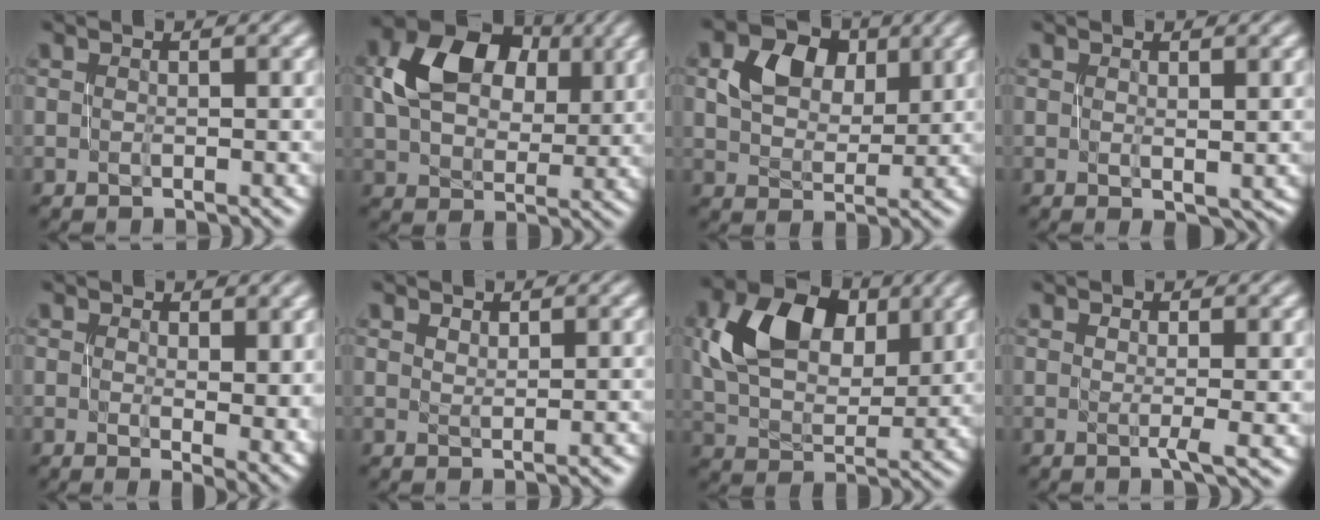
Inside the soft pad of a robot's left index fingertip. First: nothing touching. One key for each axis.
{"total": 9.0, "fx": 3.0, "fy": 6.3, "fz": 5.7, "tx": -0.111, "ty": 0.010, "tz": 0.050}
{"total": 5.2, "fx": 2.3, "fy": 3.6, "fz": 2.9, "tx": -0.057, "ty": 0.005, "tz": 0.039}
{"total": 1.4, "fx": 0.3, "fy": 0.6, "fz": 1.3, "tx": -0.016, "ty": 0.002, "tz": 0.009}
{"total": 5.5, "fx": 0.6, "fy": 2.5, "fz": 4.8, "tx": -0.056, "ty": -0.008, "tz": 0.014}
{"total": 0.5, "fx": 0.4, "fy": 0.2, "fz": 0.3, "tx": 0.002, "ty": 0.003, "tz": 0.005}
{"total": 9.2, "fx": 3.8, "fy": 5.8, "fz": 6.0, "tx": -0.112, "ty": 0.012, "tz": 0.066}
{"total": 1.2, "fx": 0.0, "fy": 0.3, "fz": 1.2, "tx": -0.020, "ty": -0.002, "tz": -0.003}